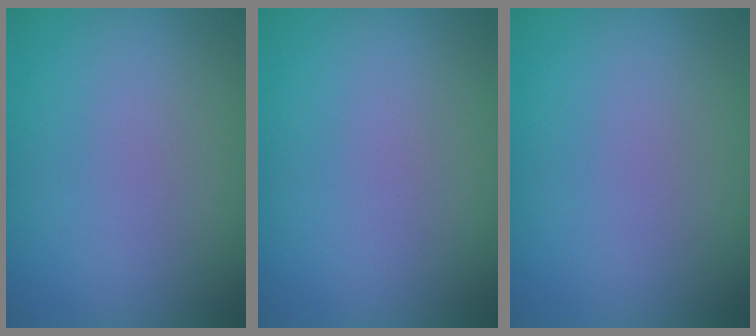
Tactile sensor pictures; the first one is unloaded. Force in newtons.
{"total": 0.0}
{"total": 0.0}